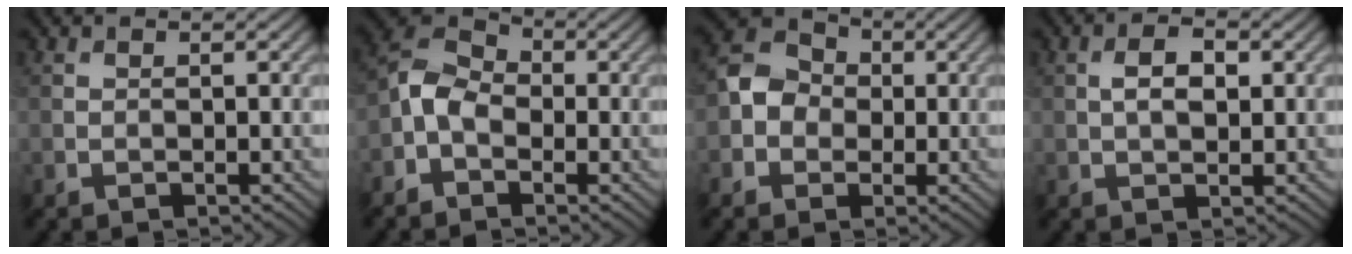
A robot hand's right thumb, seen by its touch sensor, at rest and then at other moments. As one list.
[{"total": 5.2, "force": [-1.7, 3.6, 3.4], "torque": [-0.078, 0.011, -0.049]}, {"total": 5.1, "force": [-0.6, 4.5, 2.4], "torque": [-0.052, 0.012, -0.022]}, {"total": 3.5, "force": [0.6, 1.9, 2.9], "torque": [-0.059, 0.002, 0.009]}]